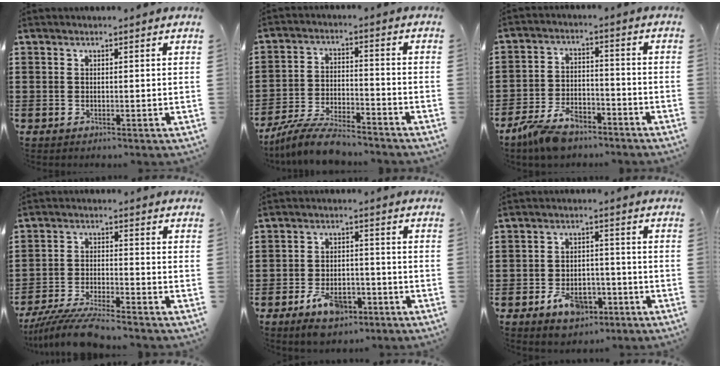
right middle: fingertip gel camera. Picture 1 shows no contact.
{"total": 7.8, "force": [-7.1, 1.1, 3.0], "torque": [-0.060, 0.009, -0.135]}
{"total": 7.1, "force": [-5.8, 2.7, 3.1], "torque": [-0.076, 0.002, -0.114]}
{"total": 6.9, "force": [-6.4, 0.0, 2.5], "torque": [-0.060, -0.013, -0.126]}
{"total": 6.1, "force": [-3.9, 3.1, 3.4], "torque": [-0.058, 0.009, -0.074]}
{"total": 5.6, "force": [-3.5, 3.4, 2.8], "torque": [-0.044, 0.009, -0.066]}